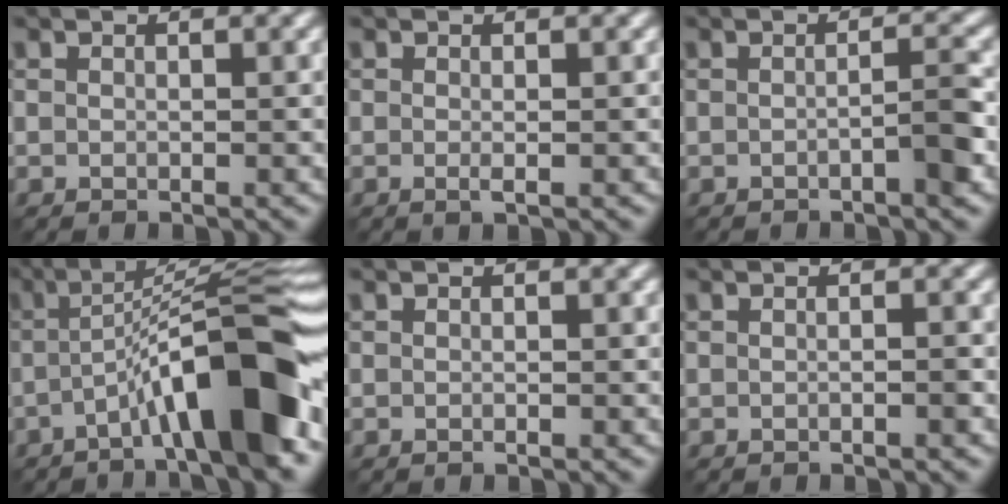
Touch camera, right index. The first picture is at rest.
{"total": 0.7, "force": [-0.5, -0.1, 0.5], "torque": [-0.014, 0.002, -0.005]}
{"total": 2.5, "force": [-1.0, 0.4, 2.2], "torque": [-0.022, 0.007, -0.014]}
{"total": 10.8, "force": [-4.4, 1.4, 9.7], "torque": [-0.133, 0.034, -0.067]}
{"total": 0.6, "force": [-0.2, 0.3, 0.5], "torque": [0.002, -0.001, -0.009]}
{"total": 1.4, "force": [-0.5, 0.7, 1.2], "torque": [0.004, 0.004, -0.016]}